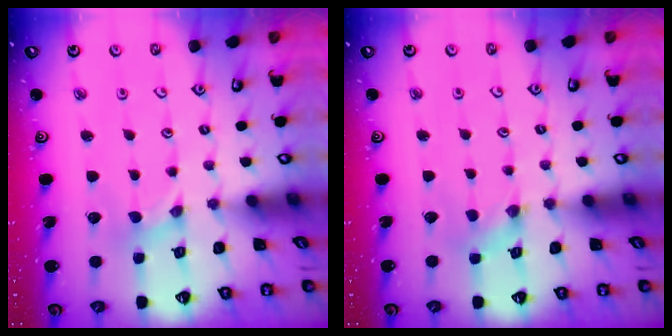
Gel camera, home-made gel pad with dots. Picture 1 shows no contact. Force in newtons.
{"total": 1.4, "press": 1.4, "slide": 0.2}